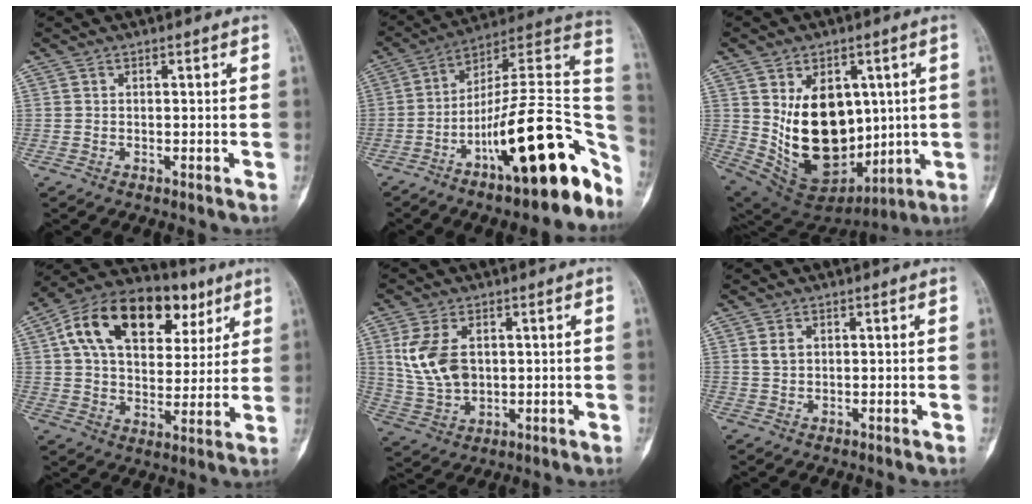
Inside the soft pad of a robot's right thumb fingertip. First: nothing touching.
{"total": 23.8, "force": [-10.3, 6.5, 20.5], "torque": [-0.241, 0.081, -0.155]}
{"total": 18.9, "force": [2.2, 12.9, 13.6], "torque": [-0.186, -0.020, 0.074]}
{"total": 23.8, "force": [10.0, 14.5, 16.1], "torque": [-0.239, 0.016, 0.158]}
{"total": 10.1, "force": [2.1, 6.6, 7.4], "torque": [-0.147, -0.004, 0.054]}
{"total": 2.0, "force": [0.7, 1.4, 1.3], "torque": [-0.023, 0.001, 0.017]}